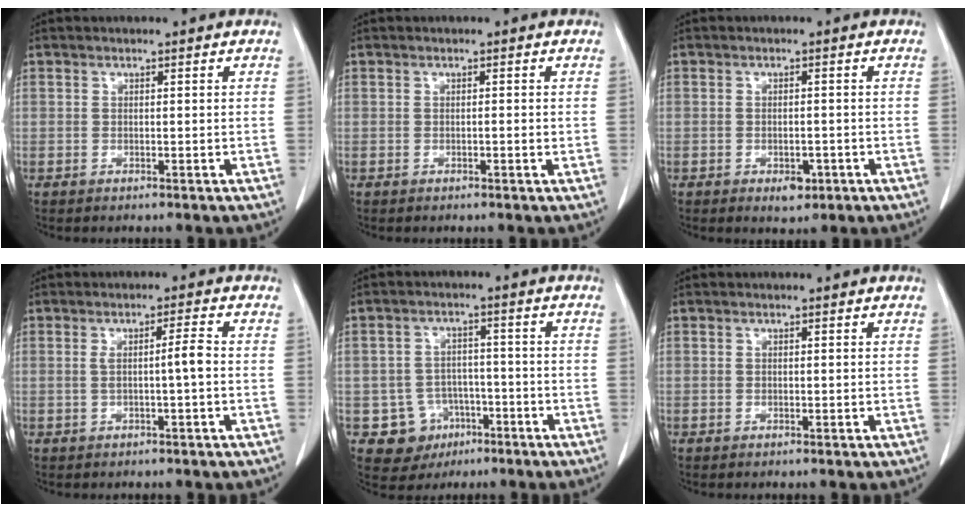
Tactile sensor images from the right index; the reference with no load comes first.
{"total": 0.6, "force": [-0.1, 0.1, 0.6], "torque": [-0.007, 0.001, -0.001]}
{"total": 2.7, "force": [-1.3, 1.5, 1.8], "torque": [-0.018, 0.003, -0.007]}
{"total": 3.0, "force": [-0.2, -0.3, 2.9], "torque": [-0.048, 0.008, 0.001]}
{"total": 7.1, "force": [-3.0, 6.4, 1.0], "torque": [-0.011, 0.012, -0.036]}
{"total": 0.0}